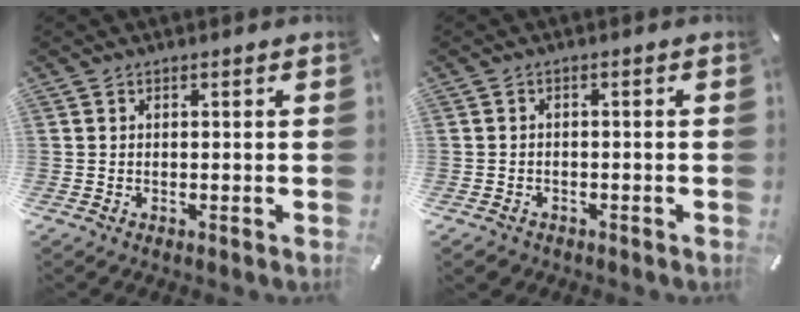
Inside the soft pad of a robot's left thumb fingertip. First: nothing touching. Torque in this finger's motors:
{"motor_torque": [0.02, 0.65, 0.04, 0.20, 0.15]}